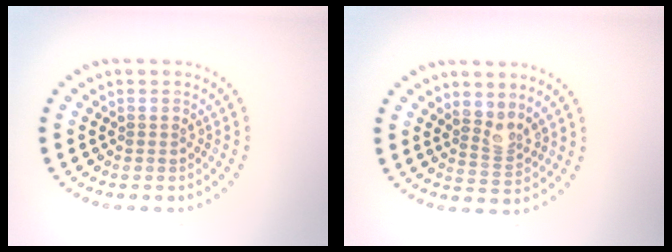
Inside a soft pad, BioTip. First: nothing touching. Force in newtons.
{"total": 2.1, "press": 1.5, "slide": 1.4}